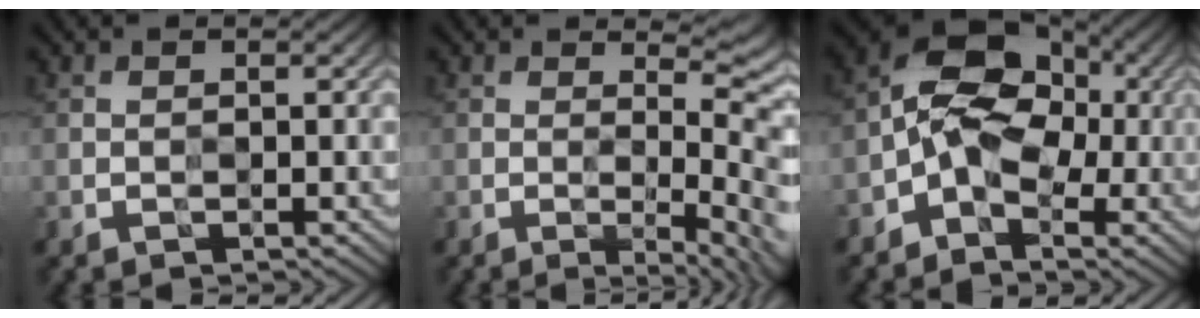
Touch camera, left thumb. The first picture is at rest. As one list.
[{"total": 7.8, "force": [-0.3, 1.8, 7.6], "torque": [-0.092, 0.006, 0.001]}, {"total": 8.2, "force": [-1.7, 5.6, 5.8], "torque": [-0.104, 0.016, -0.054]}]